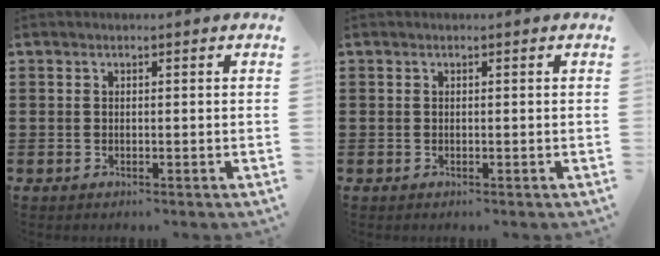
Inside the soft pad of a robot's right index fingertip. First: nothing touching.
{"total": 0.0}